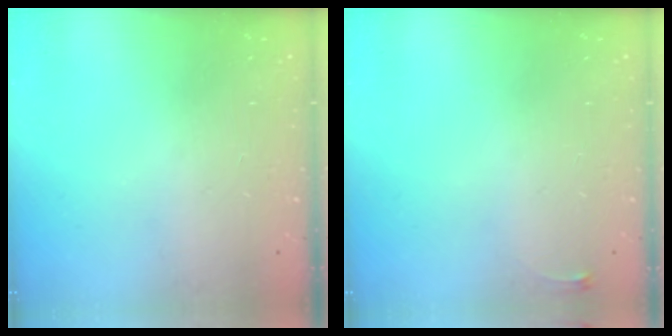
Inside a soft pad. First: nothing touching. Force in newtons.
{"total": 2.6, "press": 2.6, "slide": 0.6}